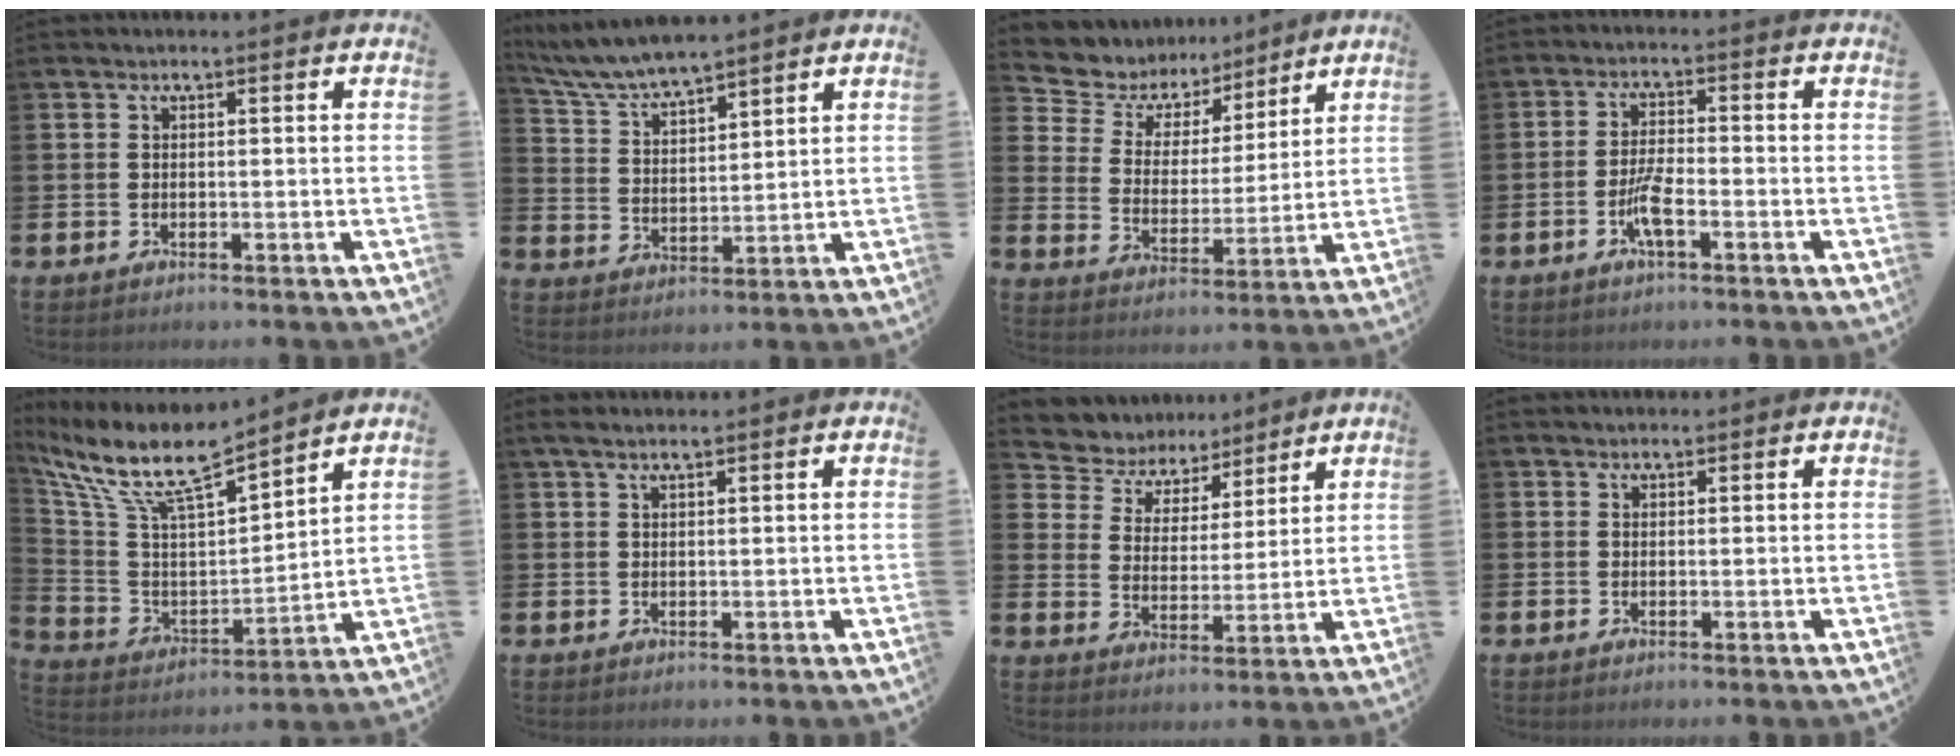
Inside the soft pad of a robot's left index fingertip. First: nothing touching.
{"total": 6.3, "force": [6.2, 0.6, 1.4], "torque": [-0.058, -0.030, 0.112]}
{"total": 7.0, "force": [5.9, 3.8, 0.4], "torque": [-0.053, -0.045, 0.104]}
{"total": 4.1, "force": [-1.7, 1.0, 3.6], "torque": [-0.083, 0.003, -0.033]}
{"total": 10.2, "force": [8.5, 1.9, 5.3], "torque": [-0.145, -0.059, 0.143]}
{"total": 1.7, "force": [1.3, 0.3, 1.0], "torque": [-0.020, 0.003, 0.023]}
{"total": 6.0, "force": [5.2, 2.8, -0.3], "torque": [-0.038, -0.038, 0.092]}
{"total": 0.9, "force": [0.8, 0.4, 0.0], "torque": [0.007, 0.002, 0.014]}